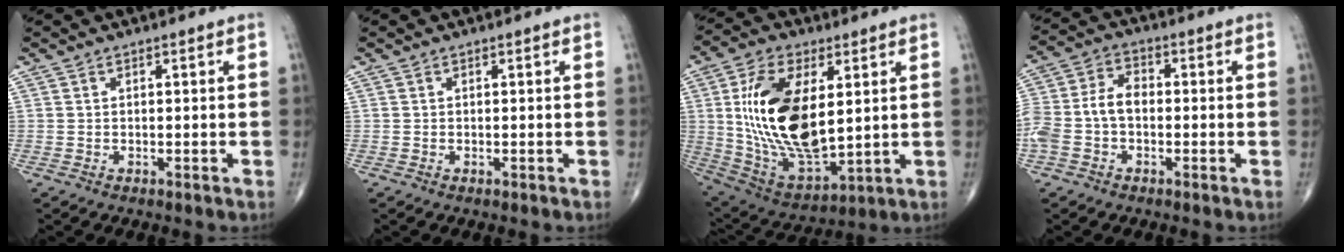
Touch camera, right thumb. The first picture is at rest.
{"total": 0.0}
{"total": 21.6, "force": [3.6, 10.9, 18.2], "torque": [-0.339, -0.022, 0.077]}
{"total": 9.9, "force": [-1.7, 6.5, 7.3], "torque": [-0.159, 0.031, -0.039]}